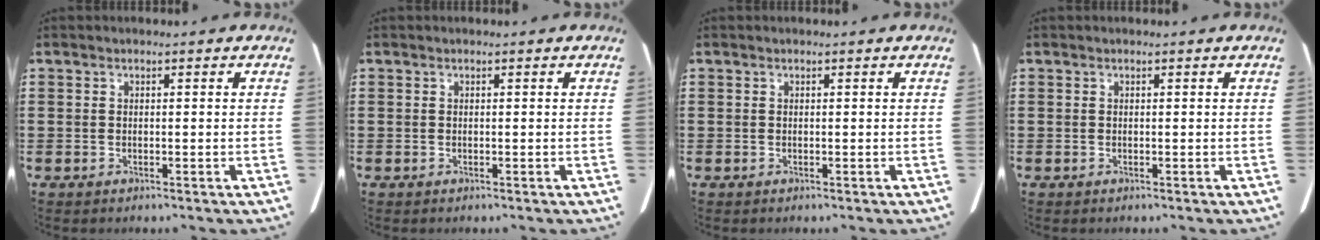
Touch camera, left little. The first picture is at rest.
{"total": 0.0}
{"total": 0.0}
{"total": 0.0}